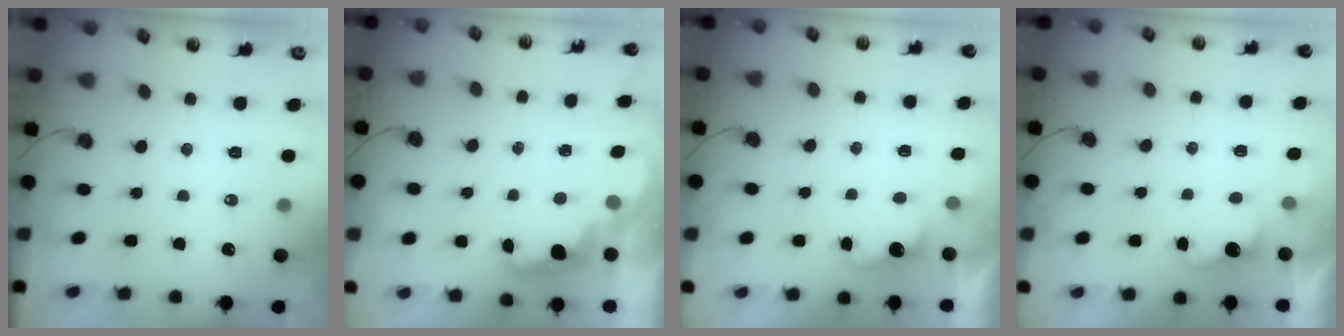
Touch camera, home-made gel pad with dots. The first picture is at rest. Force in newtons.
{"total": 2.4, "press": 2.3, "slide": 0.7}
{"total": 1.5, "press": 1.3, "slide": 0.8}
{"total": 1.5, "press": 1.3, "slide": 0.8}